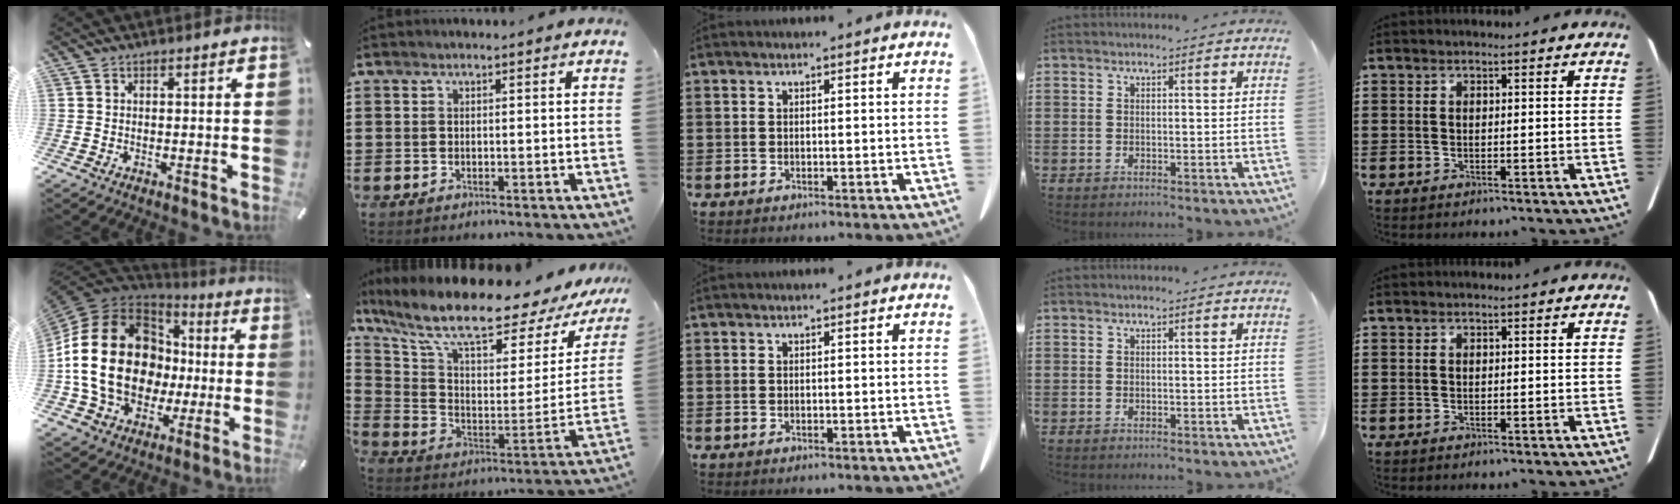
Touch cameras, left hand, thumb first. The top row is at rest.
{"thumb": {"total": 24.2, "force": [-0.8, 18.5, 15.6], "torque": [-0.328, 0.012, -0.004]}, "index": {"total": 11.5, "force": [8.6, 3.0, 7.1], "torque": [-0.161, -0.057, 0.141]}}